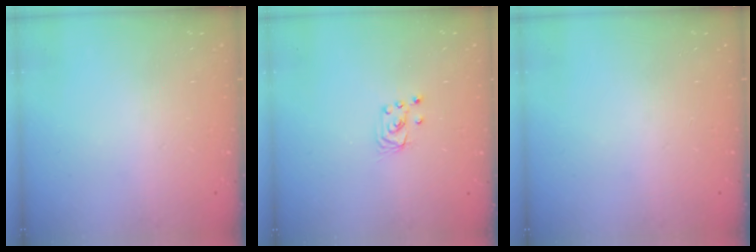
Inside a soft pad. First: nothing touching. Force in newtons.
{"total": 3.0, "press": 3.0, "slide": 0.2}
{"total": 0.0}